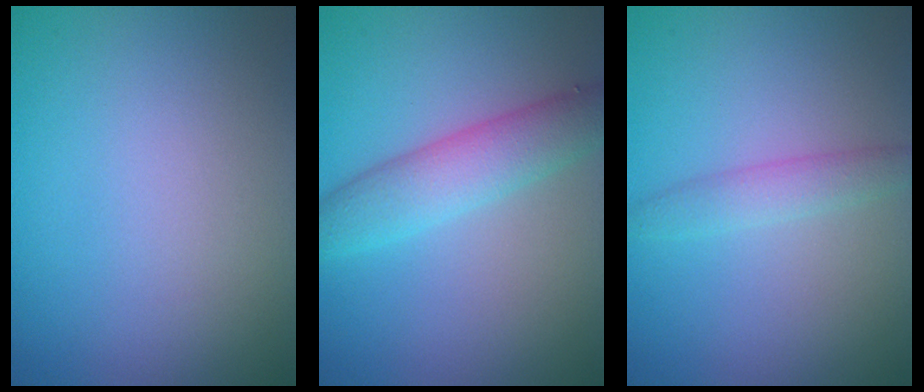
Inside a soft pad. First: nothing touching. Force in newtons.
{"total": 4.2, "press": 4.2, "slide": 0.1}
{"total": 1.8, "press": 1.8, "slide": 0.1}